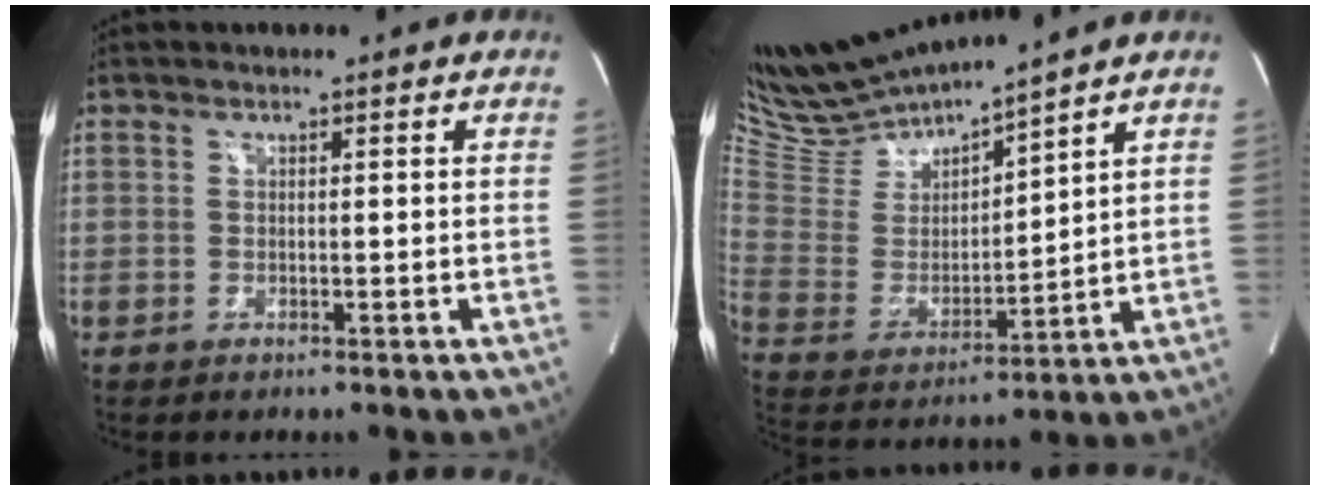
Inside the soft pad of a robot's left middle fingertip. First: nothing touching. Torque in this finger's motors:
{"motor_torque": [0.04, -0.04, -0.11, 0.01]}